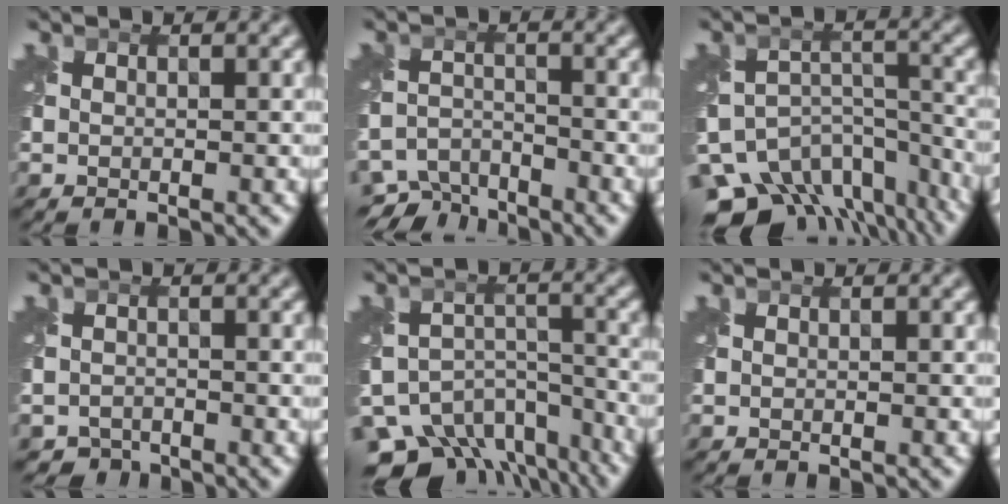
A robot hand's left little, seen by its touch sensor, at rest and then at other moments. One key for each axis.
{"total": 4.9, "fx": -4.4, "fy": 1.9, "fz": 0.8, "tx": -0.010, "ty": -0.016, "tz": -0.081}
{"total": 14.6, "fx": -11.3, "fy": 8.0, "fz": 4.8, "tx": -0.092, "ty": -0.019, "tz": -0.134}
{"total": 2.1, "fx": -1.9, "fy": 0.9, "fz": -0.1, "tx": 0.011, "ty": -0.007, "tz": -0.038}
{"total": 13.3, "fx": -10.5, "fy": 7.3, "fz": 3.8, "tx": -0.066, "ty": -0.015, "tz": -0.130}
{"total": 0.0}